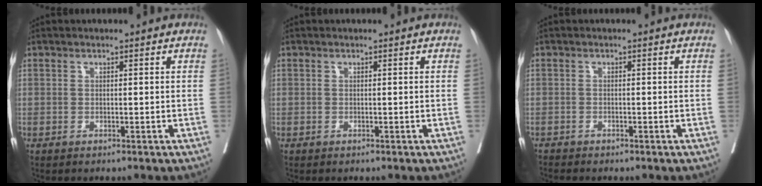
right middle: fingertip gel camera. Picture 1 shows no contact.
{"total": 0.0}
{"total": 1.1, "force": [-1.1, 0.2, 0.0], "torque": [-0.007, -0.004, -0.023]}